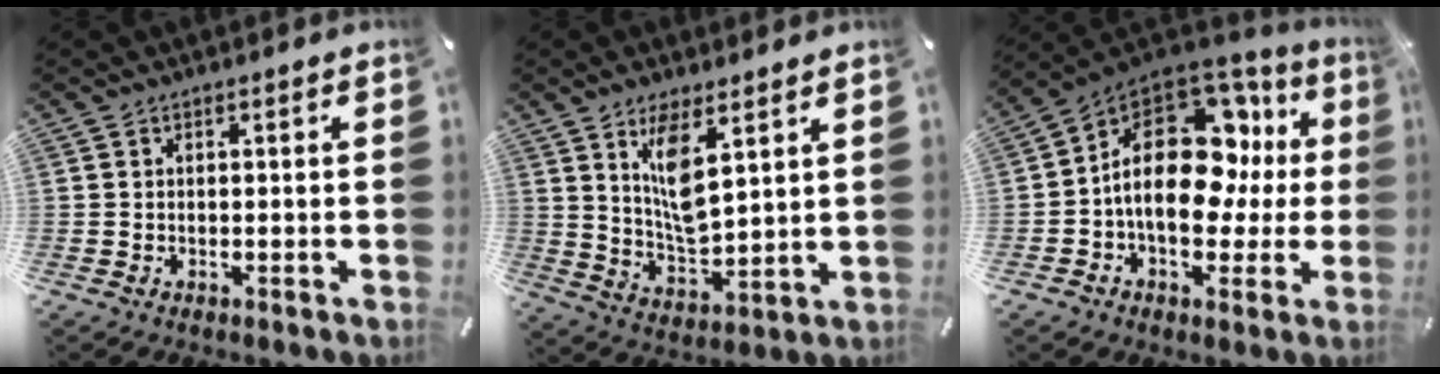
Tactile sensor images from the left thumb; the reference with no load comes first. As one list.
[{"total": 10.2, "force": [6.0, 4.1, 7.2], "torque": [-0.147, -0.020, 0.107]}, {"total": 20.0, "force": [2.7, 13.1, 14.9], "torque": [-0.241, -0.016, 0.050]}]